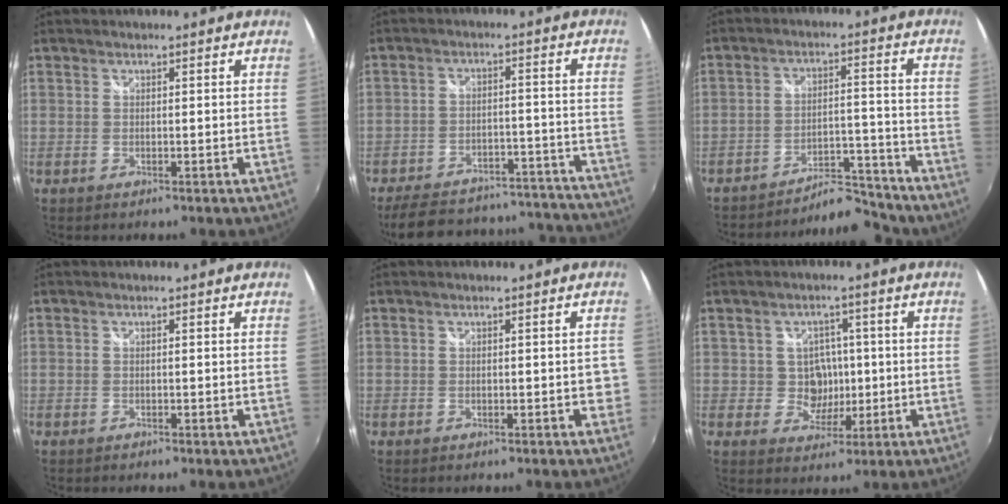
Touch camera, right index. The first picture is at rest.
{"total": 25.6, "force": [-22.5, 9.1, 8.4], "torque": [-0.171, 0.046, -0.268]}
{"total": 8.5, "force": [-8.2, 1.6, 1.1], "torque": [-0.018, 0.024, -0.123]}
{"total": 0.0}
{"total": 2.5, "force": [-0.5, 1.5, 2.0], "torque": [-0.016, 0.004, -0.005]}
{"total": 5.4, "force": [0.0, 5.2, 1.5], "torque": [-0.032, 0.011, 0.007]}